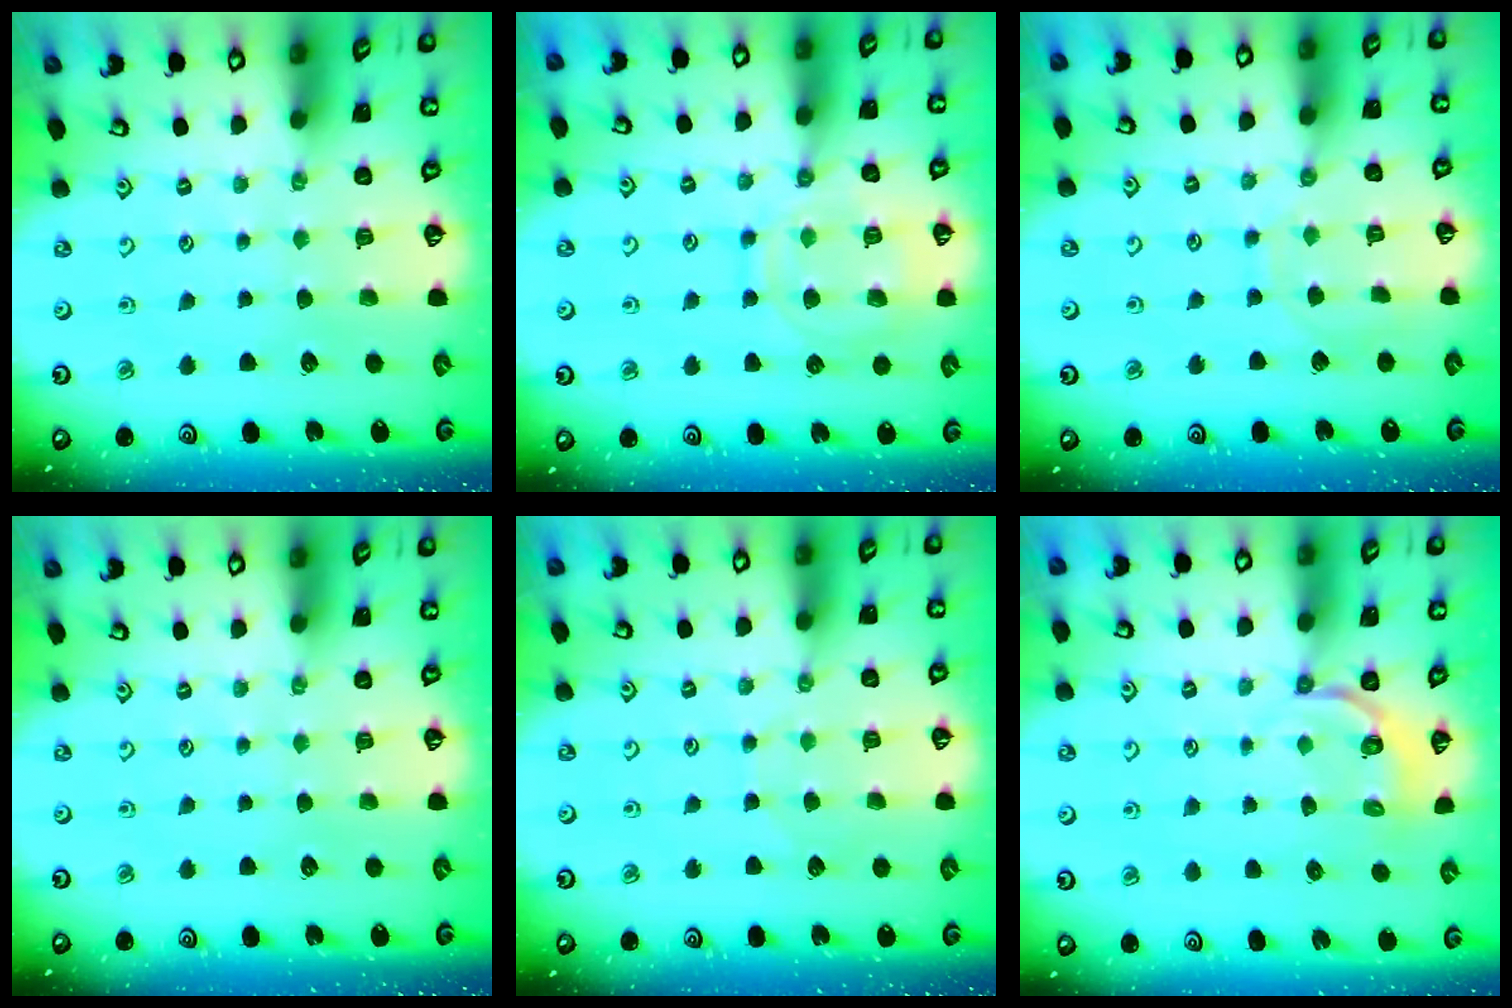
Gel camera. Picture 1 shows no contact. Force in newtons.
{"total": 12.8, "press": 12.8, "slide": 1.1}
{"total": 6.8, "press": 6.7, "slide": 0.7}
{"total": 0.0}
{"total": 3.9, "press": 3.9, "slide": 0.5}
{"total": 4.1, "press": 3.3, "slide": 2.6}